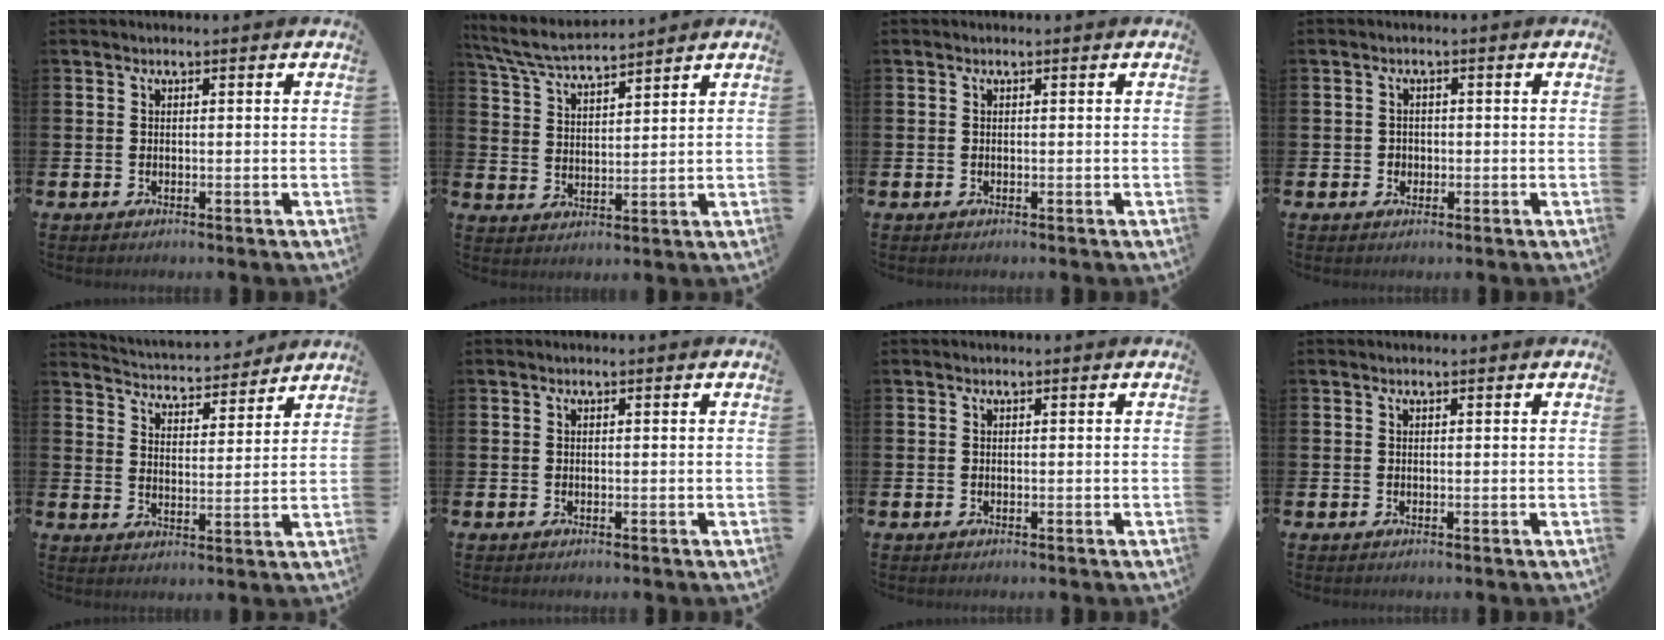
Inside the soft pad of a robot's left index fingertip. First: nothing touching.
{"total": 6.0, "force": [5.7, 0.6, 1.6], "torque": [-0.059, -0.025, 0.103]}
{"total": 0.0}
{"total": 1.3, "force": [-0.1, 1.3, 0.3], "torque": [-0.008, 0.008, -0.004]}
{"total": 4.3, "force": [4.3, 0.7, 0.0], "torque": [-0.024, -0.036, 0.070]}
{"total": 0.0}
{"total": 0.0}
{"total": 0.0}